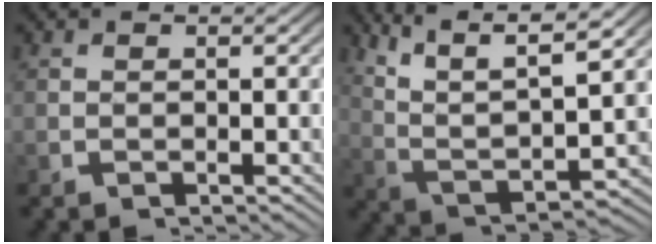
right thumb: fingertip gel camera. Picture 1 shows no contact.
{"total": 11.9, "force": [3.4, 7.5, 8.5], "torque": [-0.170, -0.018, 0.053]}